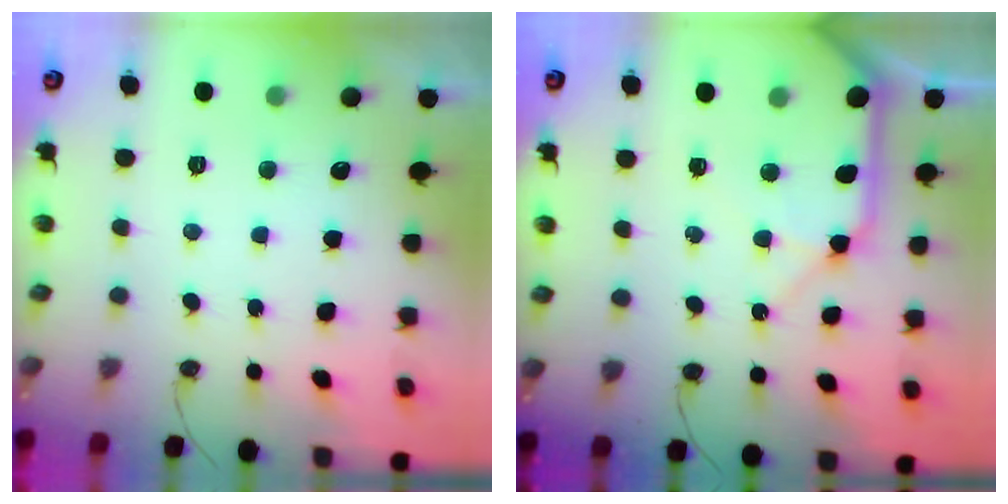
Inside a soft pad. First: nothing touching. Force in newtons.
{"total": 13.1, "press": 13.0, "slide": 1.6}